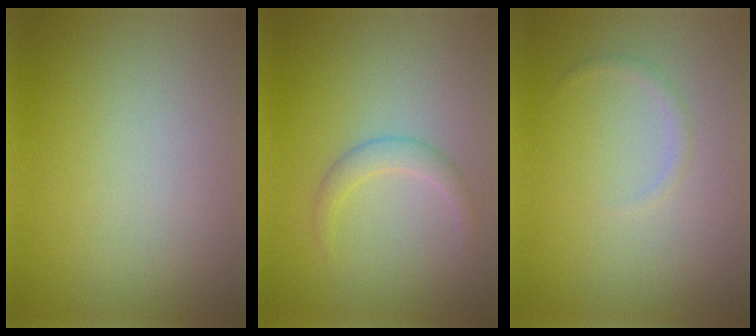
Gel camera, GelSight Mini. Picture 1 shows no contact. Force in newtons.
{"total": 1.7, "press": 1.7, "slide": 0.1}
{"total": 0.7, "press": 0.7, "slide": 0.0}